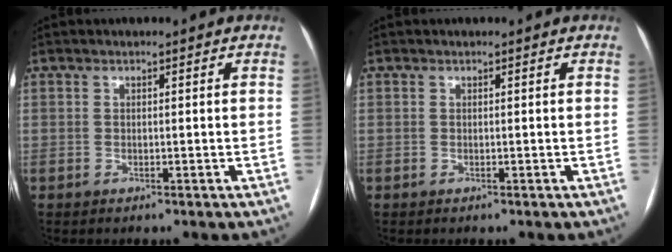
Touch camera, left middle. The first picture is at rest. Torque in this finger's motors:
{"motor_torque": [0.01, -0.04, 0.00, 0.00]}